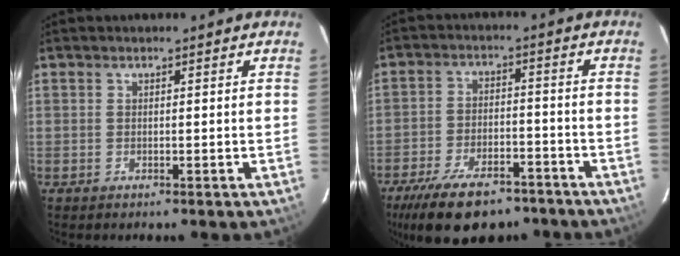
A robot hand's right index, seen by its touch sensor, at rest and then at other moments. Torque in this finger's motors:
{"motor_torque": [1.26, -0.88, 0.48, 0.10]}